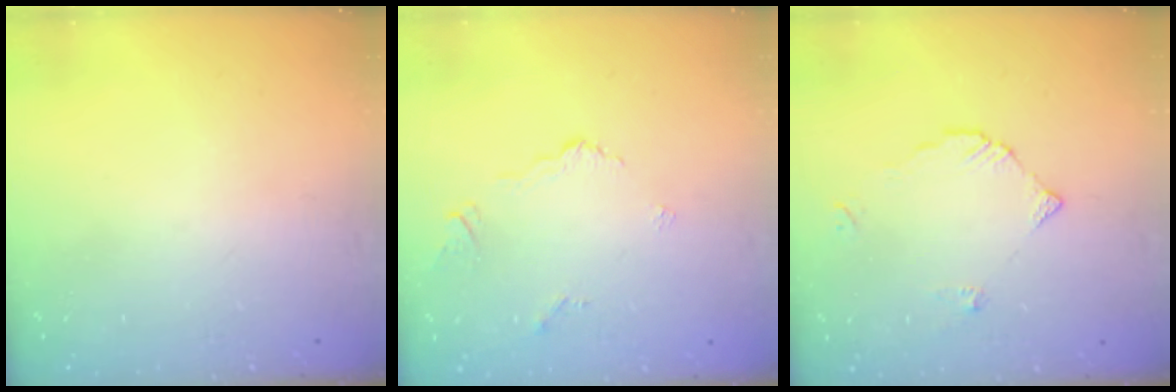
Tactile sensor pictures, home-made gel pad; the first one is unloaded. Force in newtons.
{"total": 3.1, "press": 3.0, "slide": 0.6}
{"total": 3.3, "press": 3.2, "slide": 0.4}